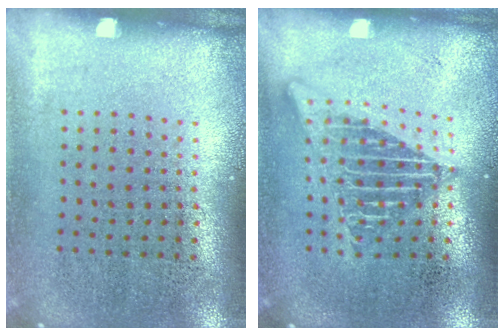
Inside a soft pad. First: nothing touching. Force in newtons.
{"total": 2.0, "press": 2.0, "slide": 0.2}